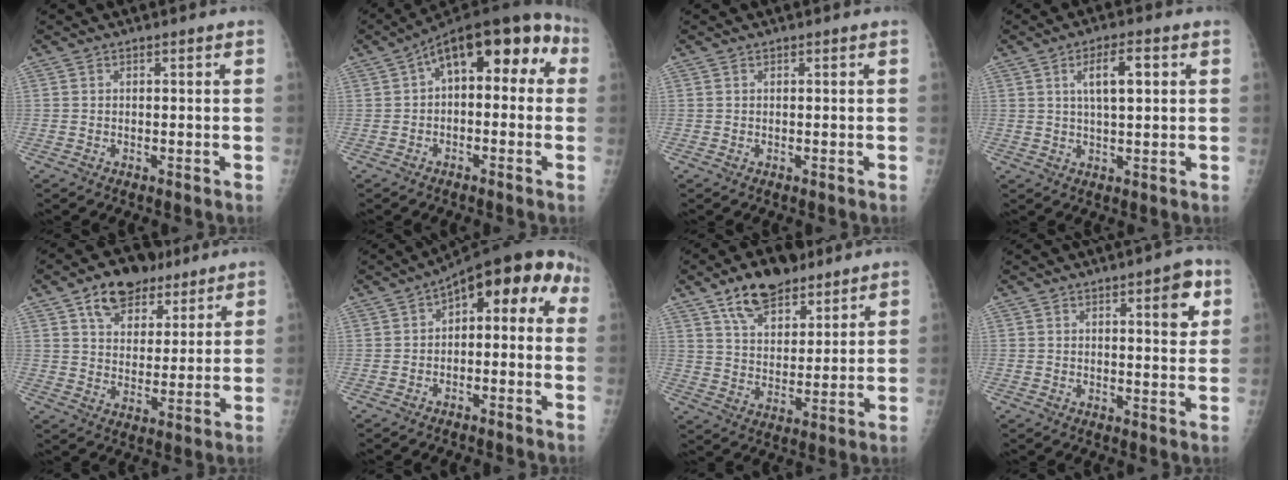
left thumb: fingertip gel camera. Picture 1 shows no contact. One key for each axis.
{"total": 15.2, "fx": 3.3, "fy": 7.7, "fz": 12.6, "tx": -0.132, "ty": 0.046, "tz": 0.033}
{"total": 0.0}
{"total": 6.2, "fx": 2.1, "fy": 2.0, "fz": 5.5, "tx": -0.087, "ty": 0.001, "tz": 0.036}
{"total": 11.5, "fx": 7.0, "fy": 7.4, "fz": 5.4, "tx": -0.050, "ty": -0.021, "tz": 0.115}
{"total": 11.9, "fx": 0.9, "fy": 6.4, "fz": 10.0, "tx": -0.091, "ty": 0.054, "tz": 0.000}
{"total": 12.2, "fx": 8.2, "fy": 6.4, "fz": 6.4, "tx": -0.078, "ty": -0.038, "tz": 0.142}
{"total": 5.7, "fx": 2.8, "fy": 1.8, "fz": 4.7, "tx": -0.039, "ty": -0.009, "tz": 0.031}